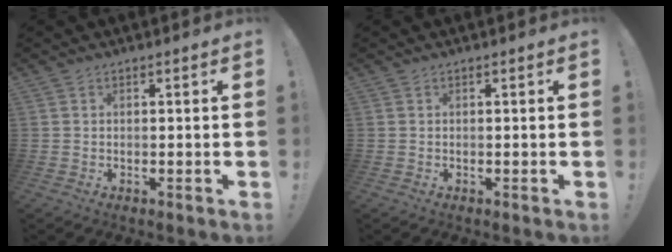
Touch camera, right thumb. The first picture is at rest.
{"total": 0.0}